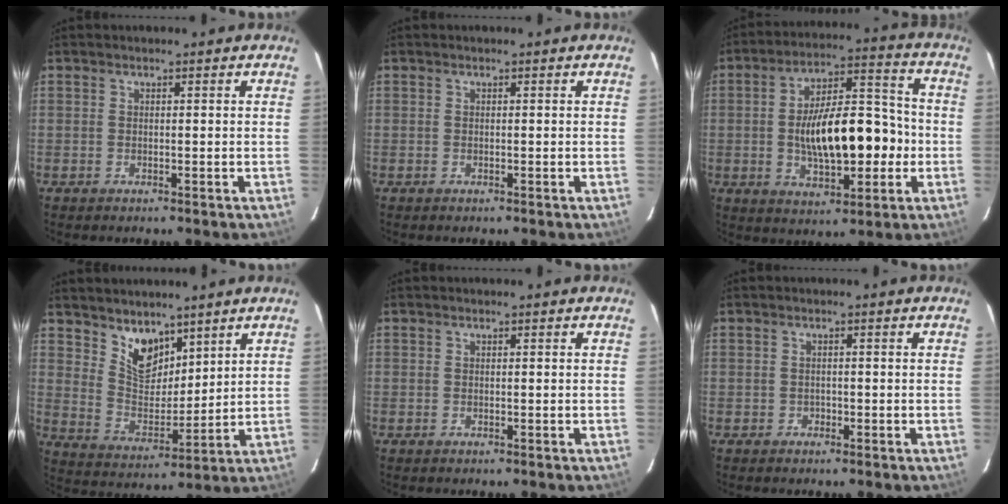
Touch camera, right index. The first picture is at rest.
{"total": 0.0}
{"total": 16.6, "force": [-2.3, 7.2, 14.7], "torque": [-0.251, 0.018, -0.028]}
{"total": 8.9, "force": [6.4, 4.6, 3.9], "torque": [-0.063, -0.002, 0.129]}
{"total": 0.0}
{"total": 0.9, "force": [-0.6, 0.7, 0.0], "torque": [0.000, 0.004, -0.007]}